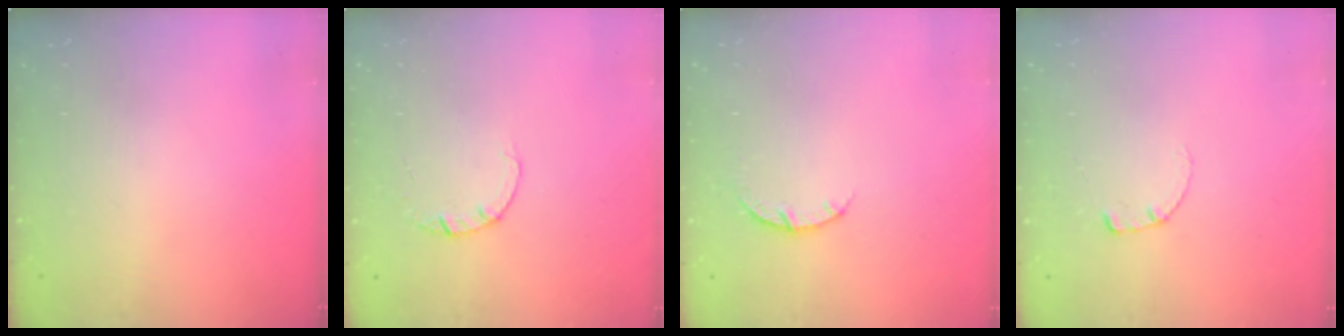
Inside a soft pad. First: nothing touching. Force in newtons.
{"total": 1.4, "press": 1.4, "slide": 0.2}
{"total": 4.3, "press": 4.2, "slide": 0.6}
{"total": 0.6, "press": 0.5, "slide": 0.2}